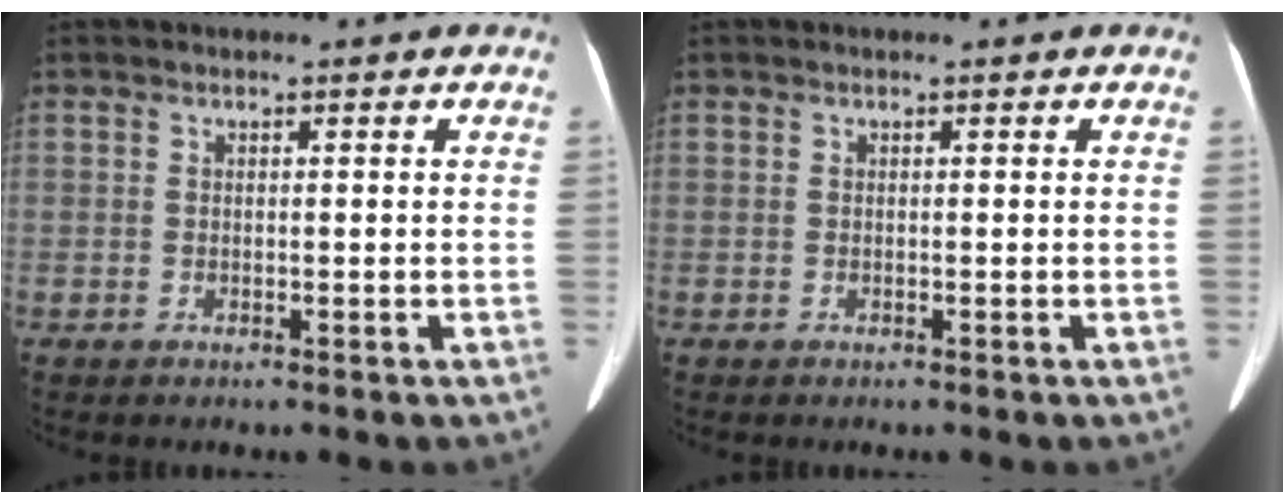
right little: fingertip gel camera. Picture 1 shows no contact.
{"total": 0.0}